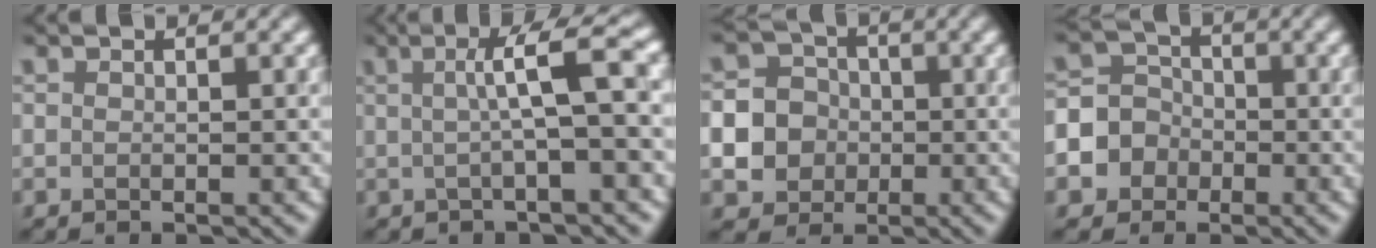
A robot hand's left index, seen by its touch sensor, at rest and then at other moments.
{"total": 4.9, "force": [0.6, 0.6, 4.9], "torque": [-0.071, 0.018, 0.005]}
{"total": 8.2, "force": [-1.7, 7.7, 2.3], "torque": [-0.055, -0.008, -0.054]}
{"total": 6.9, "force": [-2.9, 6.2, 1.3], "torque": [-0.023, -0.002, -0.069]}